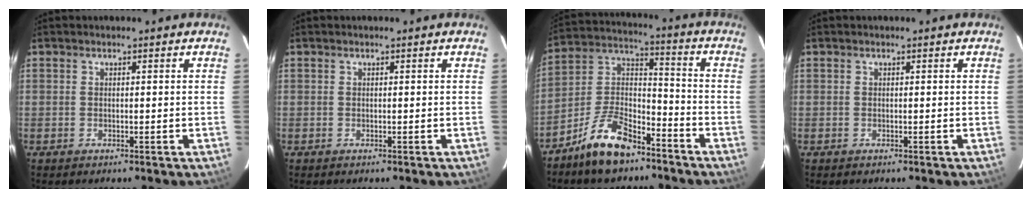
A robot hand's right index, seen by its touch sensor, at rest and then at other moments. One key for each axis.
{"total": 0.0}
{"total": 13.0, "fx": -9.0, "fy": 5.7, "fz": 7.5, "tx": -0.155, "ty": 0.031, "tz": -0.164}
{"total": 0.0}